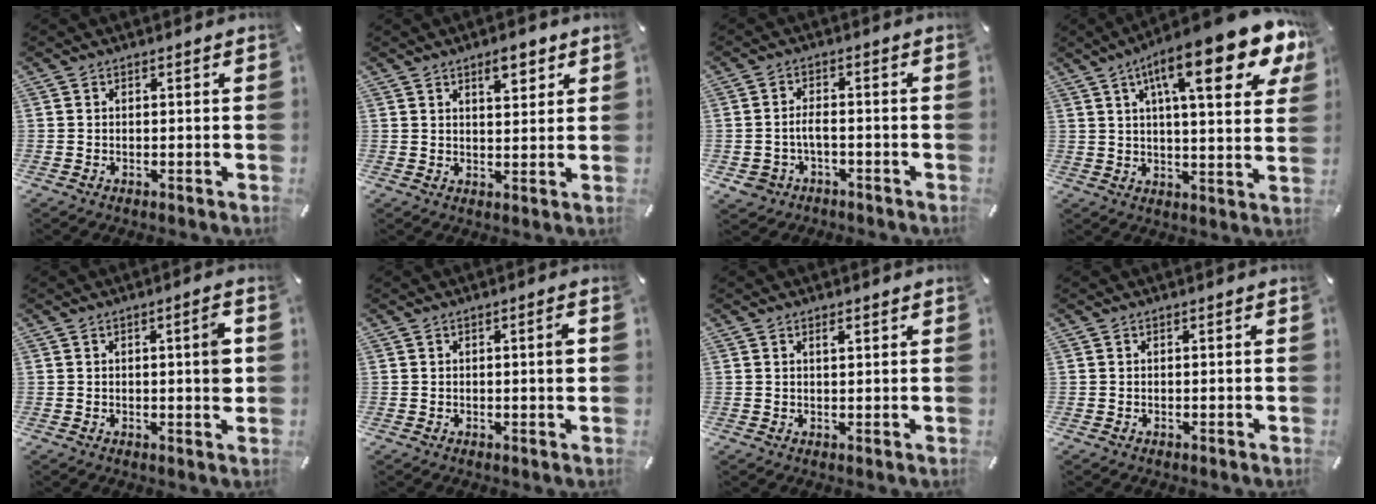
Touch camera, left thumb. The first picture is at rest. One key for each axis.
{"total": 5.5, "fx": 3.8, "fy": 2.5, "fz": 3.2, "tx": -0.030, "ty": -0.019, "tz": 0.061}
{"total": 4.1, "fx": -1.7, "fy": 2.8, "fz": 2.5, "tx": -0.066, "ty": 0.005, "tz": -0.038}
{"total": 21.0, "fx": 10.6, "fy": 5.6, "fz": 17.2, "tx": -0.271, "ty": -0.043, "tz": 0.159}
{"total": 5.3, "fx": 0.6, "fy": 1.0, "fz": 5.2, "tx": -0.069, "ty": -0.009, "tz": 0.003}
{"total": 2.8, "fx": 0.2, "fy": 0.3, "fz": 2.8, "tx": -0.043, "ty": -0.004, "tz": 0.000}
{"total": 1.4, "fx": 0.9, "fy": 0.4, "fz": 1.0, "tx": -0.021, "ty": 0.000, "tz": 0.015}
{"total": 0.0}